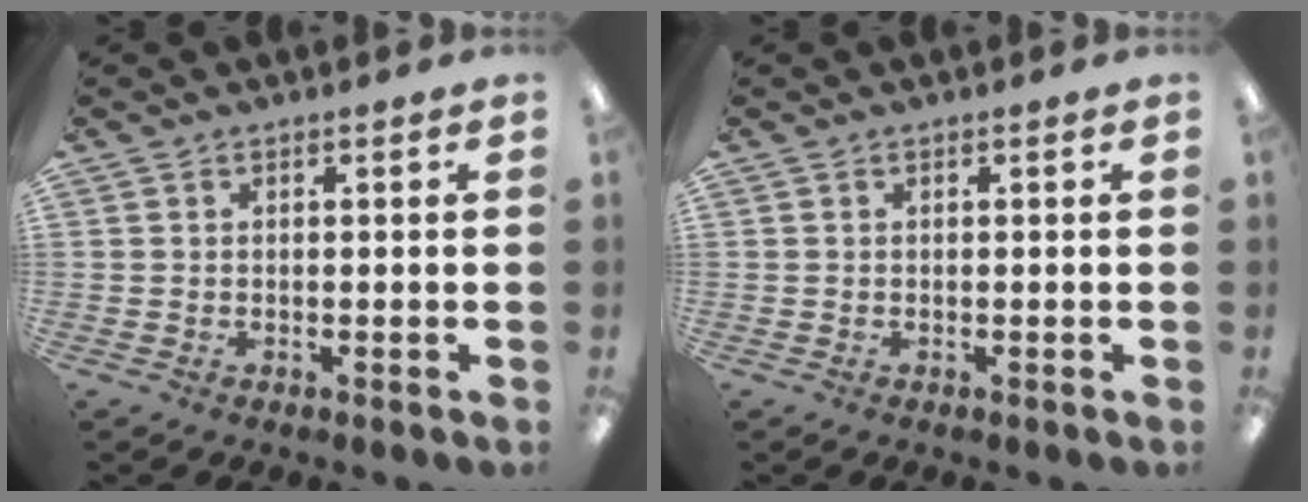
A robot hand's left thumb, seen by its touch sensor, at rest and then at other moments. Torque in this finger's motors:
{"motor_torque": [0.05, -0.04, -0.06, -0.06, 0.00]}